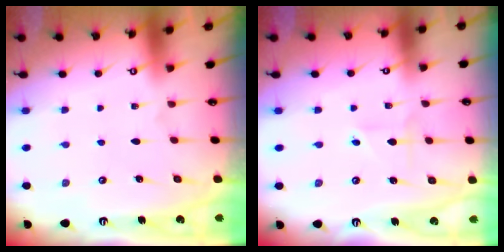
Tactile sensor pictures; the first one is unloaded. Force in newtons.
{"total": 1.9, "press": 1.8, "slide": 0.4}